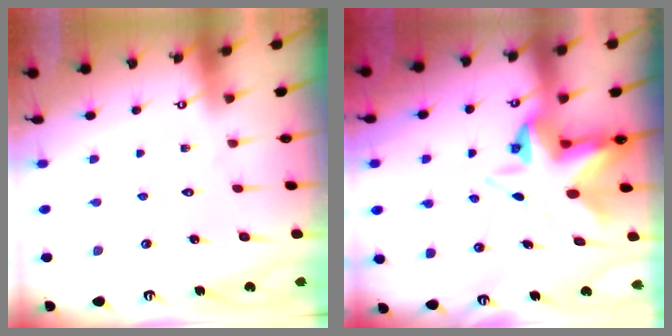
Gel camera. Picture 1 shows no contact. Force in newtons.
{"total": 9.5, "press": 9.3, "slide": 1.9}